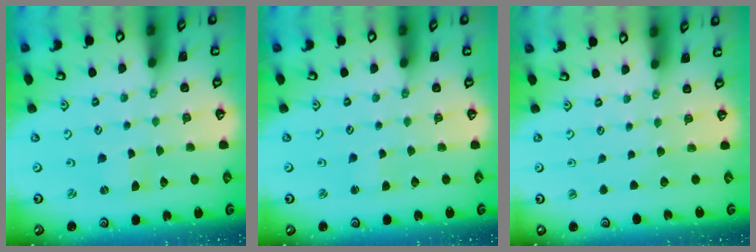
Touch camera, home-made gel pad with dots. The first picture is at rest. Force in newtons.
{"total": 1.9, "press": 1.8, "slide": 0.4}
{"total": 0.0}